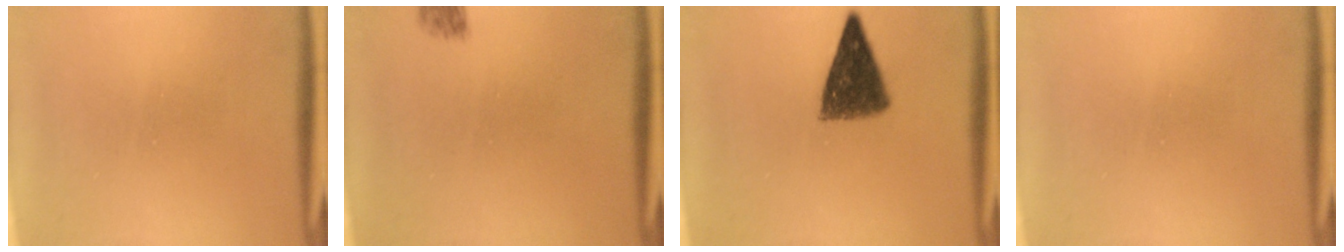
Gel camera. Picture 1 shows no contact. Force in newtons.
{"total": 1.2}
{"total": 8.9}
{"total": 0.0}